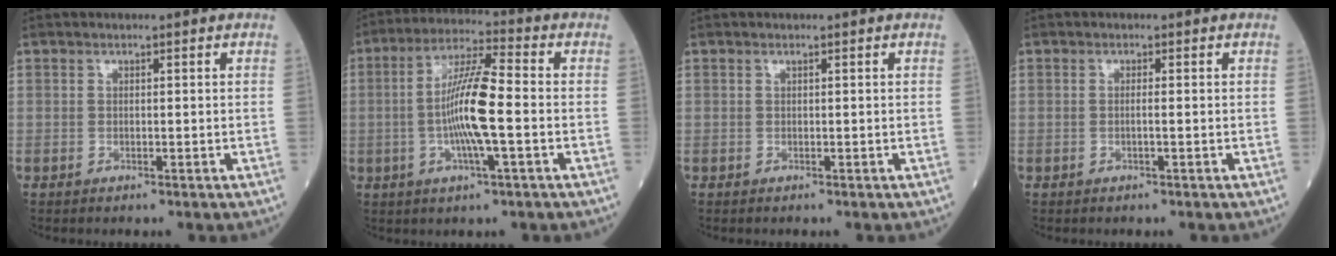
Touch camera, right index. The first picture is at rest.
{"total": 10.5, "force": [-1.6, 0.6, 10.3], "torque": [-0.194, 0.004, -0.037]}
{"total": 0.0}
{"total": 0.6, "force": [-0.3, -0.2, 0.5], "torque": [-0.008, 0.002, -0.007]}